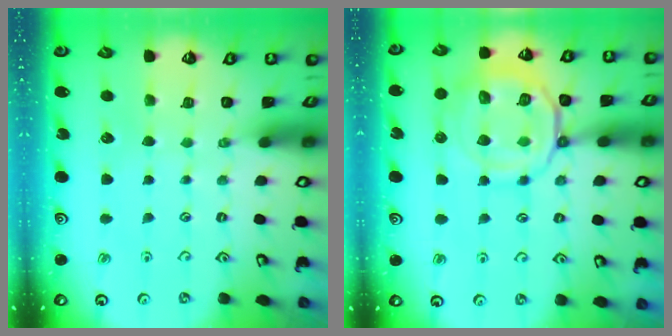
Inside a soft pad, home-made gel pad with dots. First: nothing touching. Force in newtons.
{"total": 14.0, "press": 13.9, "slide": 1.5}